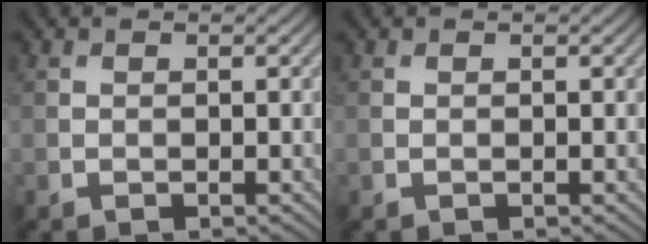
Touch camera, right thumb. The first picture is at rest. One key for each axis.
{"total": 0.0}